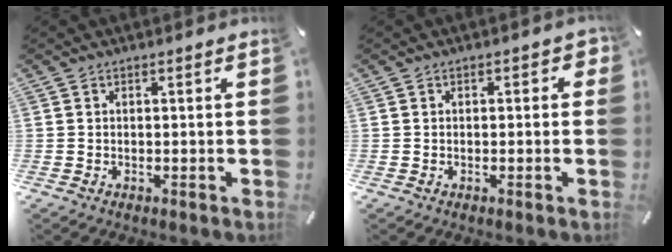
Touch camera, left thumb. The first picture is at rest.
{"total": 1.5, "force": [-0.2, 1.0, 1.2], "torque": [-0.013, 0.002, -0.007]}